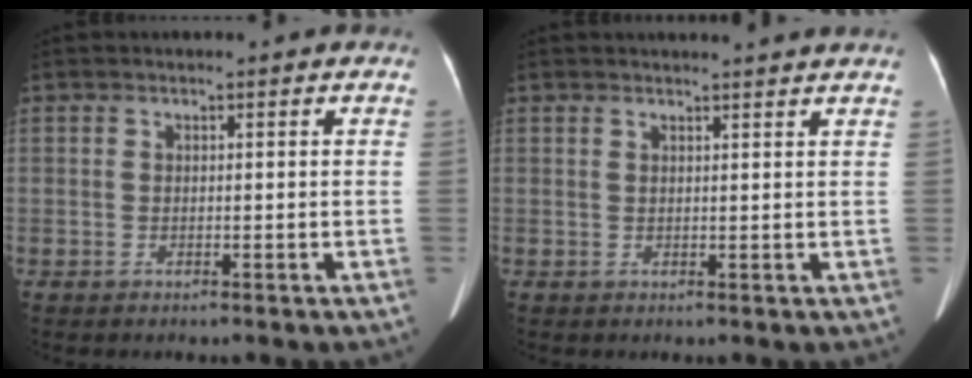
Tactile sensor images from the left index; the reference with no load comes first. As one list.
[{"total": 5.5, "force": [5.1, -0.6, 1.8], "torque": [-0.020, 0.012, 0.050]}]